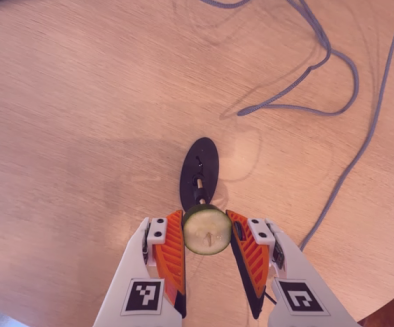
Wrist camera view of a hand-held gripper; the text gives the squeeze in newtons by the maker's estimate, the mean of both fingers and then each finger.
{"total": 12.1, "left": 11.6, "right": 12.6}